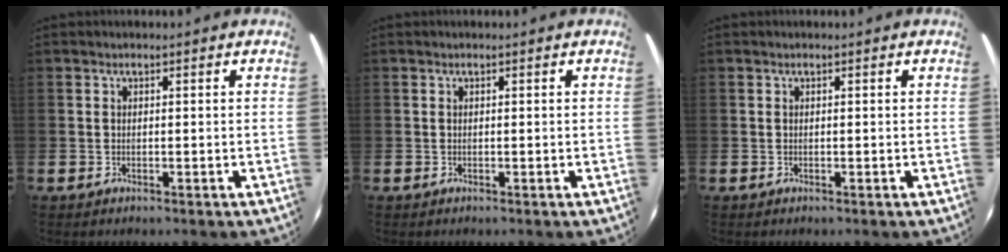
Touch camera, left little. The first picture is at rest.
{"total": 0.0}
{"total": 0.0}